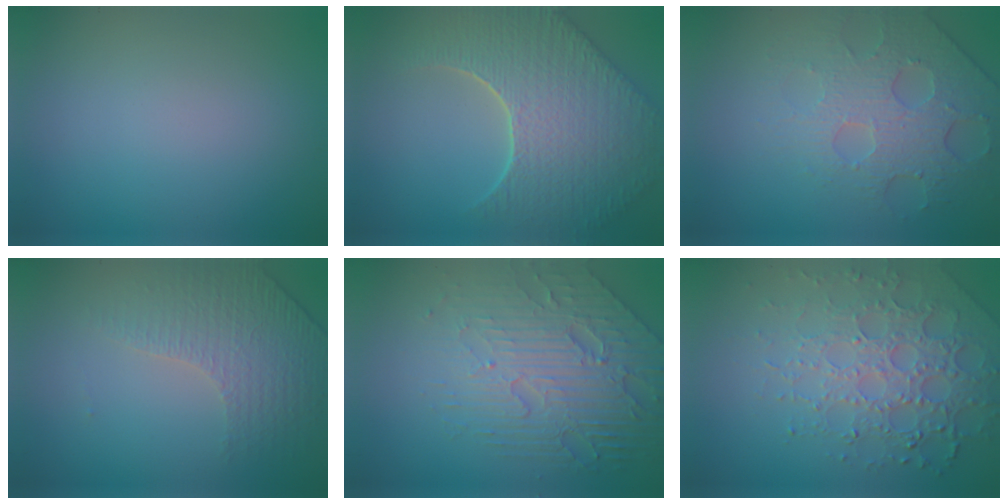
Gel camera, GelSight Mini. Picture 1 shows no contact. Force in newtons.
{"total": 9.4, "press": 6.6, "slide": 6.6}
{"total": 4.1, "press": 3.9, "slide": 1.3}
{"total": 4.4, "press": 3.1, "slide": 3.2}
{"total": 7.5, "press": 5.3, "slide": 5.4}
{"total": 6.9, "press": 5.0, "slide": 4.7}